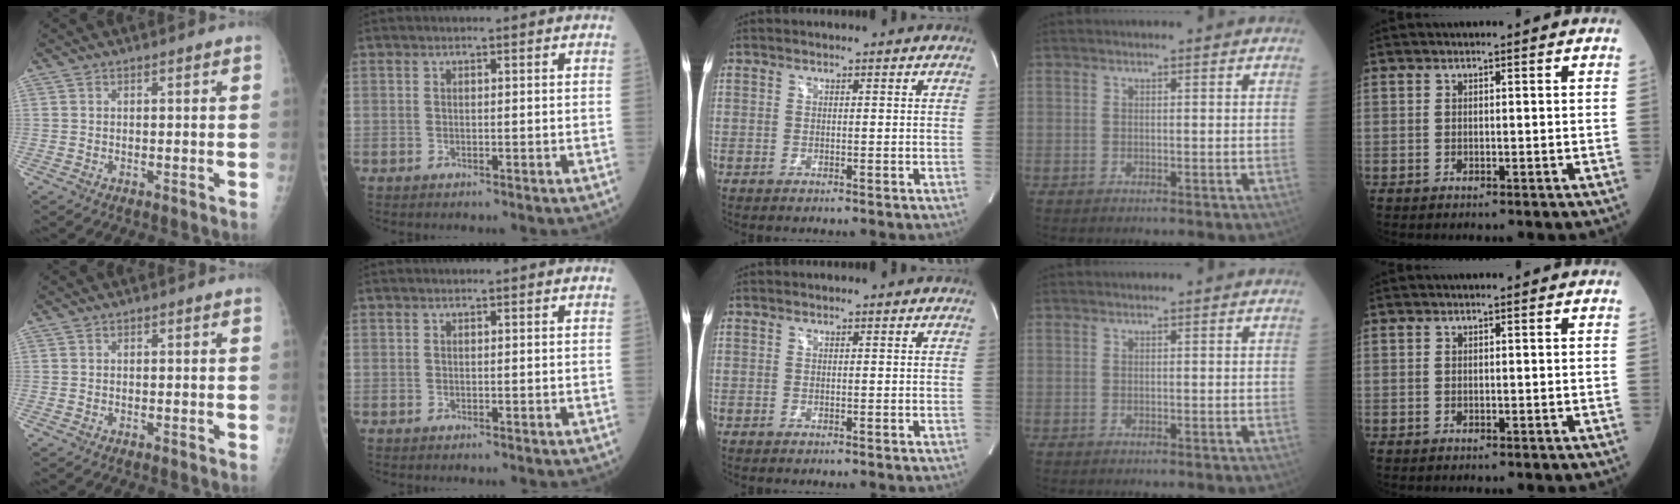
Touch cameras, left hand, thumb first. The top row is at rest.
{}